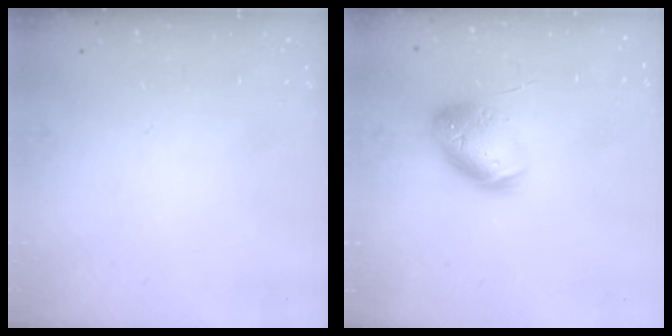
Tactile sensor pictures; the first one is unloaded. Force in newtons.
{"total": 13.9, "press": 13.8, "slide": 2.2}